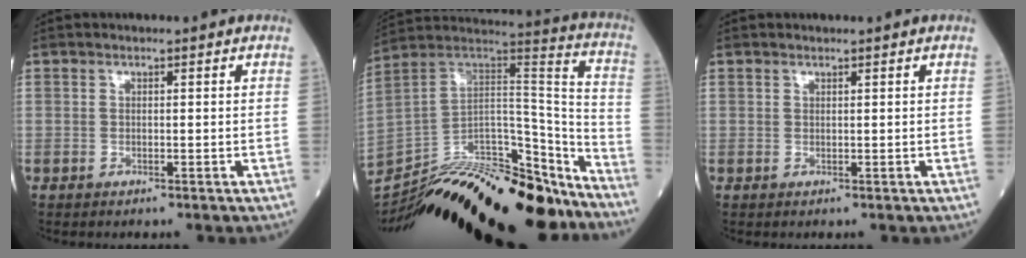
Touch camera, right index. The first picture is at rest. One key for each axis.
{"total": 29.1, "fx": -25.7, "fy": 5.2, "fz": 12.7, "tx": -0.193, "ty": 0.010, "tz": -0.397}
{"total": 0.0}